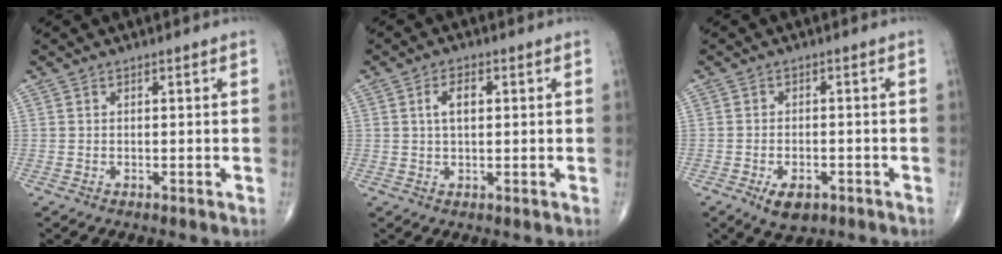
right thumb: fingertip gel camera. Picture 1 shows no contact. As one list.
[{"total": 4.0, "force": [1.0, 2.0, 3.3], "torque": [-0.057, 0.004, 0.017]}, {"total": 5.1, "force": [-2.5, 2.7, 3.4], "torque": [-0.052, 0.005, -0.037]}]